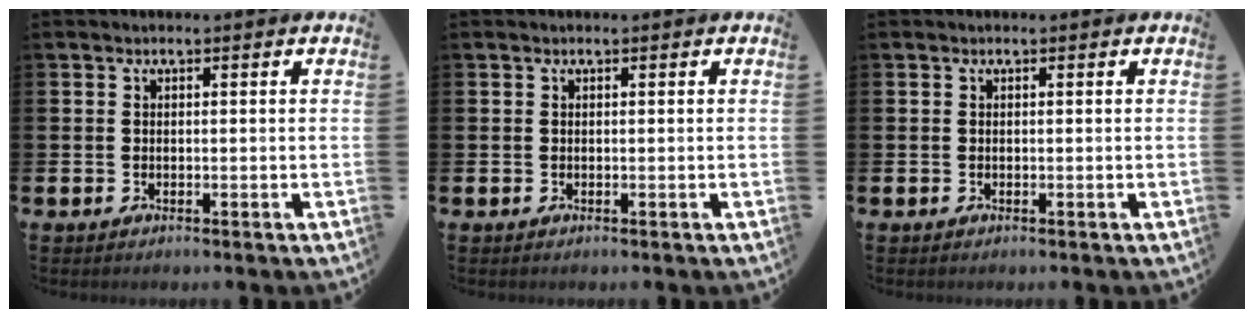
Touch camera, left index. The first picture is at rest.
{"total": 0.0}
{"total": 0.0}